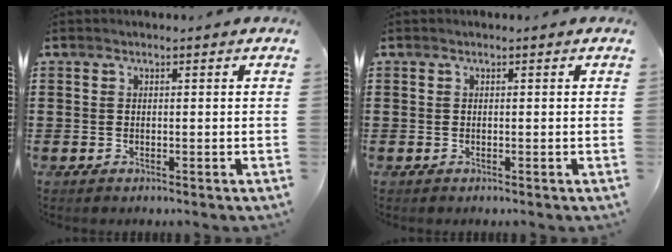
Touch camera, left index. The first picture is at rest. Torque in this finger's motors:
{"motor_torque": [-0.03, -0.02, 0.02, -0.01]}